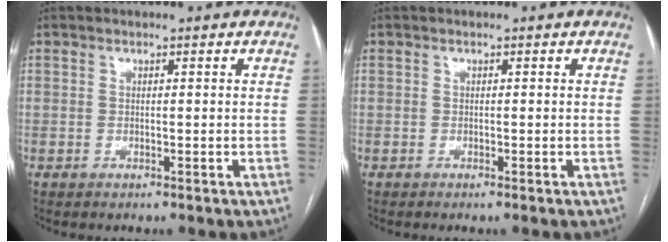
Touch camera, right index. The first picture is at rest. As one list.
[{"total": 0.0}]